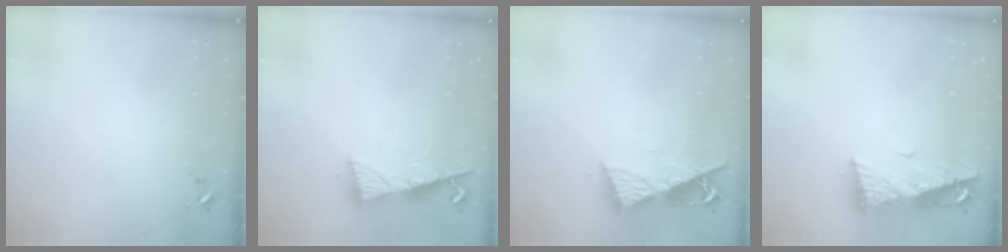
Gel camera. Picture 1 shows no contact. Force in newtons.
{"total": 9.0, "press": 8.9, "slide": 1.2}
{"total": 9.2, "press": 9.1, "slide": 0.9}
{"total": 10.6, "press": 10.5, "slide": 1.4}